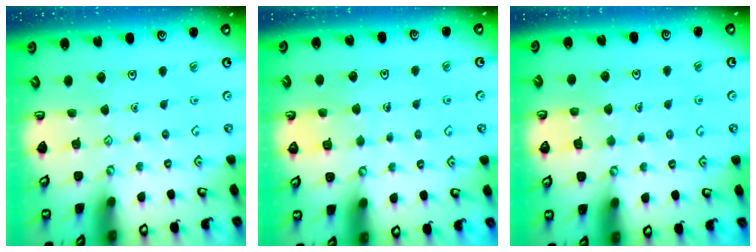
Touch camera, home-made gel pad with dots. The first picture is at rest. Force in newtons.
{"total": 5.3, "press": 5.3, "slide": 0.3}
{"total": 4.3, "press": 4.3, "slide": 0.4}